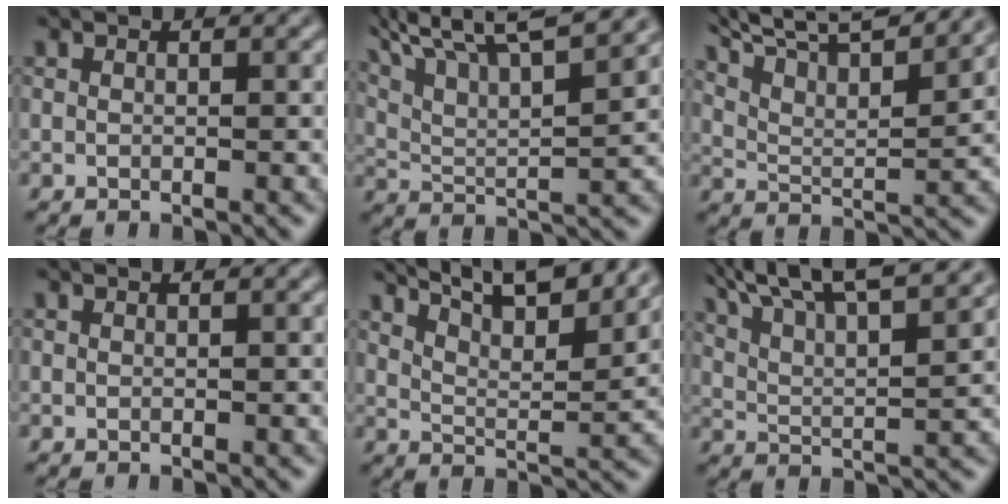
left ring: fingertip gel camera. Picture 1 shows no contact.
{"total": 13.8, "force": [9.4, 4.4, 9.1], "torque": [-0.183, 0.050, 0.132]}
{"total": 13.0, "force": [9.7, 3.9, 7.8], "torque": [-0.154, 0.035, 0.137]}
{"total": 0.0}
{"total": 11.4, "force": [9.2, 2.8, 6.2], "torque": [-0.116, 0.017, 0.115]}
{"total": 11.0, "force": [7.9, 3.2, 6.9], "torque": [-0.131, 0.029, 0.103]}